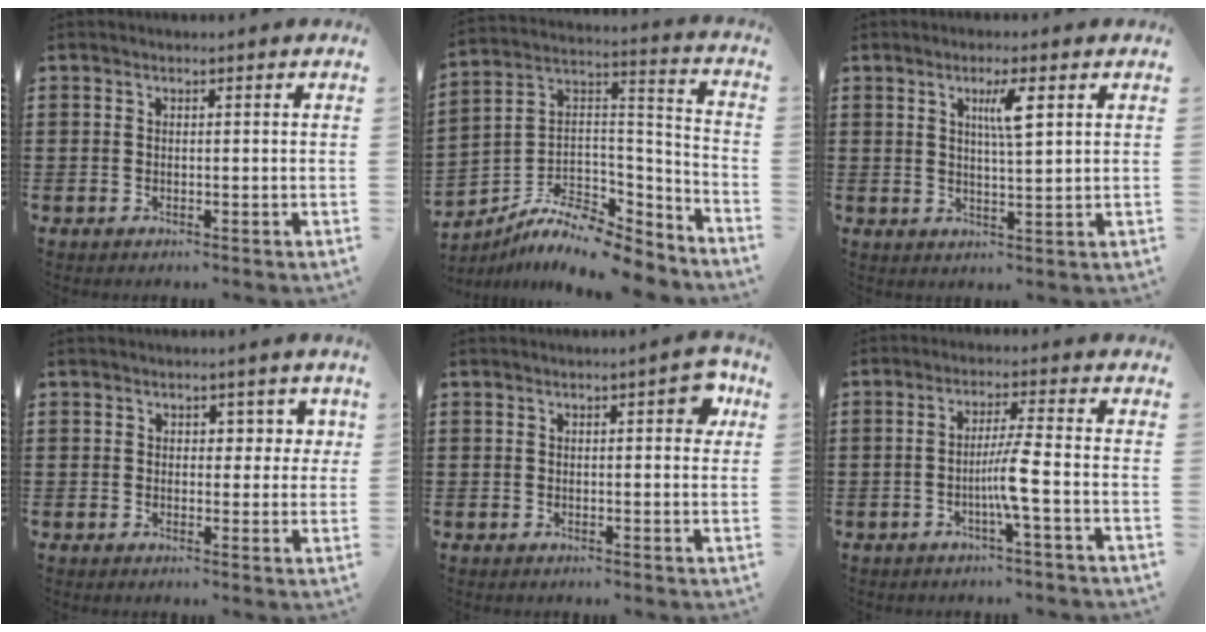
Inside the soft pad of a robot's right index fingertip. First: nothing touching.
{"total": 9.6, "force": [-7.9, 3.6, 4.2], "torque": [-0.083, 0.011, -0.153]}
{"total": 4.2, "force": [1.7, 0.5, 3.8], "torque": [-0.073, 0.000, 0.024]}
{"total": 2.5, "force": [1.0, 2.0, 1.2], "torque": [-0.008, 0.000, 0.009]}
{"total": 3.4, "force": [1.1, 1.0, 3.1], "torque": [-0.040, -0.004, 0.011]}
{"total": 4.9, "force": [-1.7, -0.8, 4.6], "torque": [-0.088, -0.012, -0.037]}